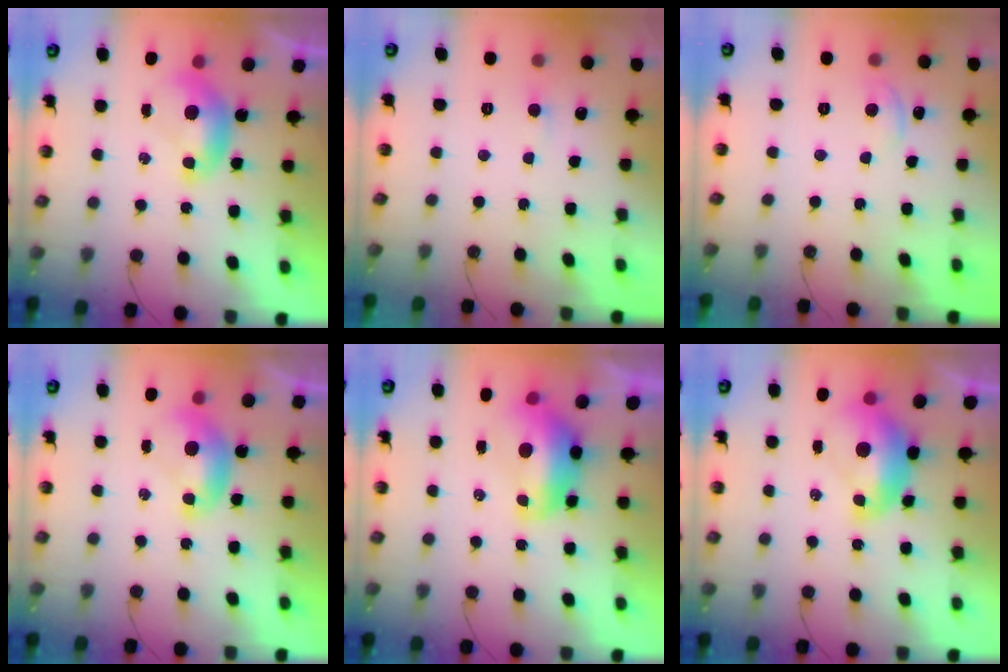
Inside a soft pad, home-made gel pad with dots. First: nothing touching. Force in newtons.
{"total": 1.9, "press": 1.8, "slide": 0.4}
{"total": 1.3, "press": 1.1, "slide": 0.7}
{"total": 0.0}
{"total": 2.7, "press": 2.5, "slide": 1.1}
{"total": 2.4, "press": 2.3, "slide": 0.7}